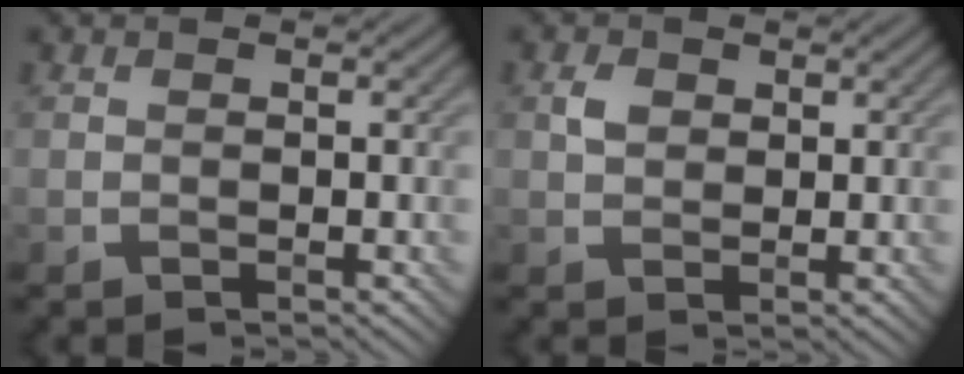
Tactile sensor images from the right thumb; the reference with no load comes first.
{"total": 2.2, "force": [0.8, 1.6, 1.2], "torque": [-0.029, 0.002, 0.015]}